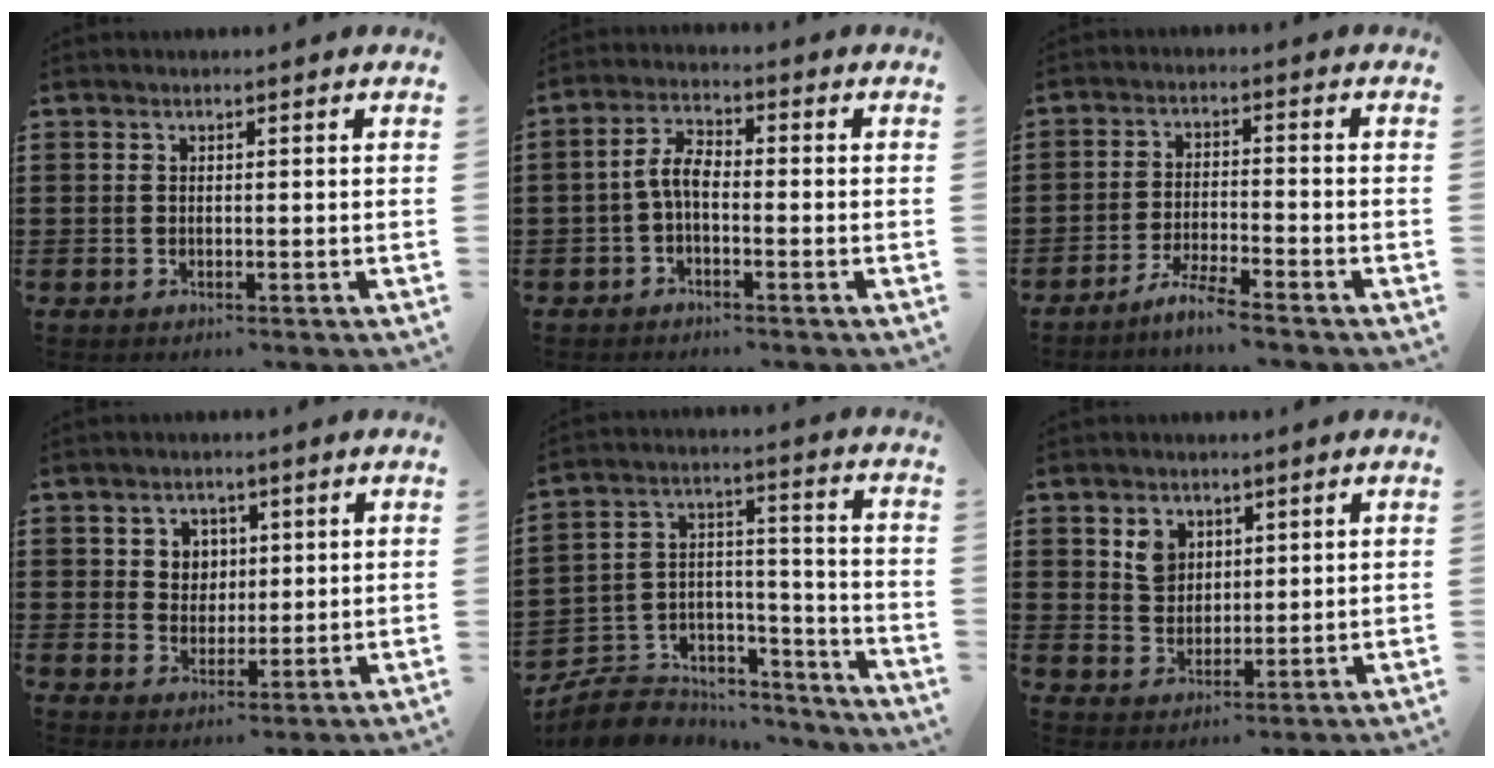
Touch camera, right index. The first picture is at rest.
{"total": 4.2, "force": [-1.2, 1.8, 3.6], "torque": [-0.089, 0.004, -0.030]}
{"total": 4.5, "force": [-4.1, -0.7, 1.7], "torque": [-0.043, -0.010, -0.082]}
{"total": 4.3, "force": [1.7, 3.9, 0.8], "torque": [-0.026, 0.012, 0.029]}
{"total": 7.7, "force": [-6.4, 4.1, 1.6], "torque": [-0.043, 0.010, -0.121]}
{"total": 4.3, "force": [2.3, 3.4, 1.3], "torque": [-0.032, 0.010, 0.042]}